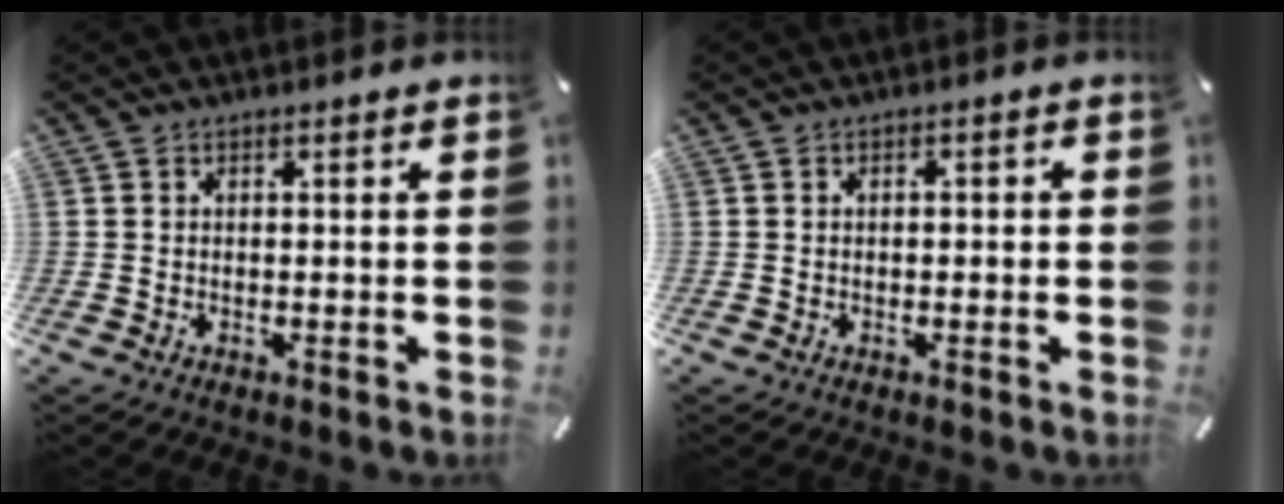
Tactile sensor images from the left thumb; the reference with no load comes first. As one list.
[{"total": 1.3, "force": [-0.4, 0.7, 1.0], "torque": [-0.018, 0.004, -0.009]}]